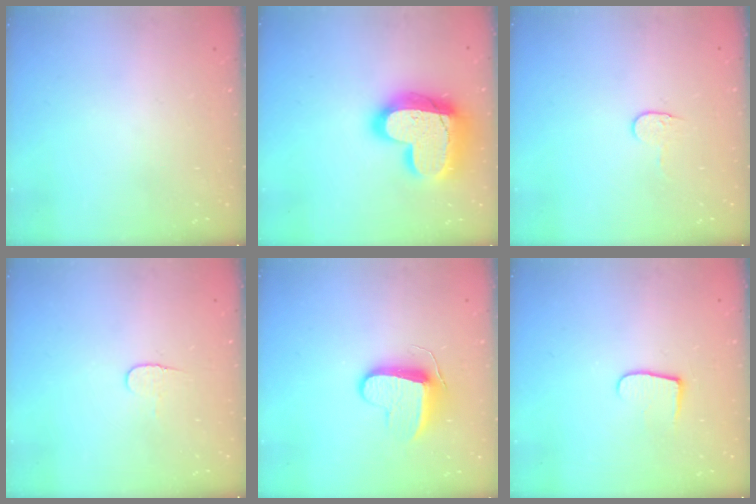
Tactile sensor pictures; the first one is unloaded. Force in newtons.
{"total": 23.3, "press": 23.2, "slide": 1.9}
{"total": 3.8, "press": 3.7, "slide": 0.4}
{"total": 4.1, "press": 4.1, "slide": 0.4}
{"total": 9.5, "press": 9.5, "slide": 0.1}
{"total": 6.6, "press": 6.6, "slide": 0.6}